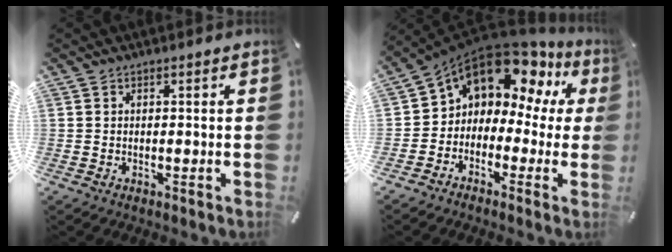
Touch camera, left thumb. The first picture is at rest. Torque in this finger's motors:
{"motor_torque": [1.46, 3.55, 1.49, 0.92, 0.19]}